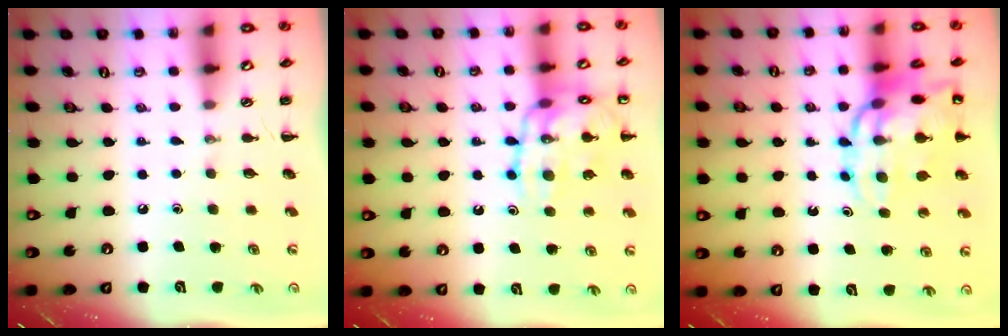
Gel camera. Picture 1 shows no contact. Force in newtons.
{"total": 15.9, "press": 15.9, "slide": 1.7}
{"total": 16.8, "press": 16.5, "slide": 3.4}